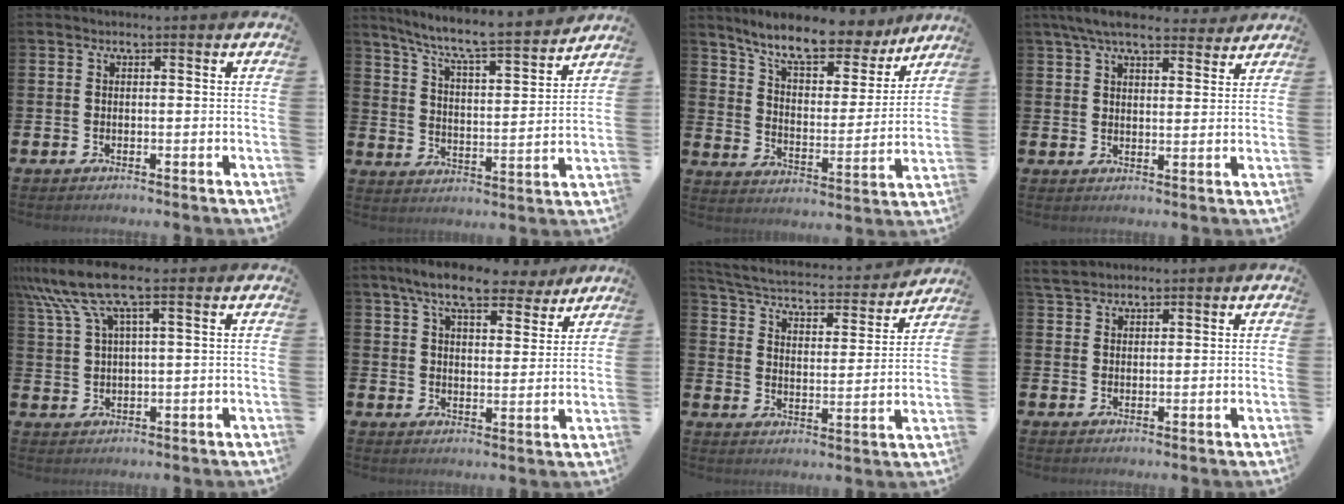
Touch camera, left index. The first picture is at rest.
{"total": 7.8, "force": [7.2, 0.2, 2.9], "torque": [-0.089, -0.057, 0.121]}
{"total": 10.2, "force": [9.0, 2.7, 3.9], "torque": [-0.101, -0.057, 0.155]}
{"total": 6.7, "force": [6.1, 1.5, 2.4], "torque": [-0.053, -0.022, 0.110]}
{"total": 9.0, "force": [5.7, 2.4, 6.5], "torque": [-0.152, -0.003, 0.103]}
{"total": 9.0, "force": [7.9, 2.4, 3.8], "torque": [-0.081, -0.031, 0.138]}
{"total": 4.7, "force": [4.3, 1.2, 1.6], "torque": [-0.058, -0.038, 0.063]}
{"total": 3.0, "force": [2.9, 0.8, 0.4], "torque": [-0.012, -0.005, 0.055]}